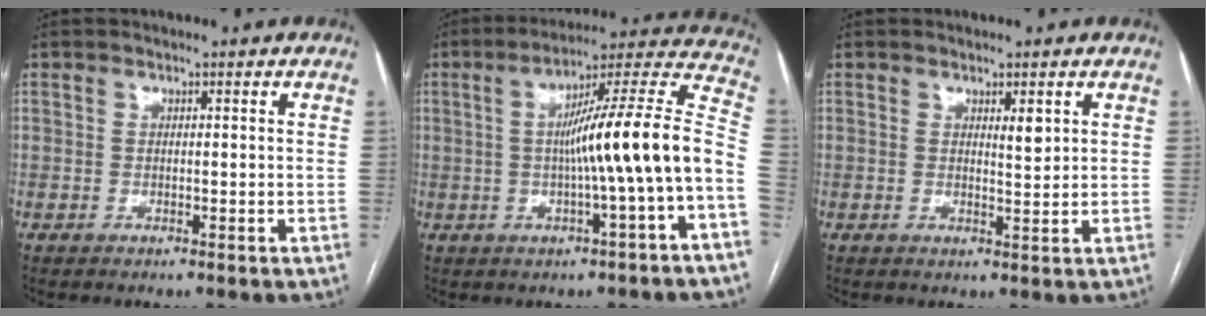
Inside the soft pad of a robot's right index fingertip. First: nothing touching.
{"total": 16.4, "force": [-2.1, -0.5, 16.2], "torque": [-0.234, 0.030, -0.036]}
{"total": 2.2, "force": [1.1, 0.5, 1.8], "torque": [-0.031, -0.007, 0.019]}